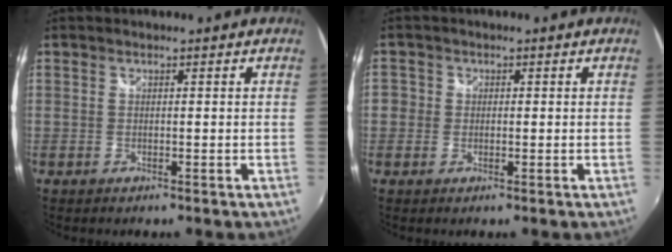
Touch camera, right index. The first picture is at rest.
{"total": 2.8, "force": [-0.7, 2.6, 0.7], "torque": [-0.014, -0.001, -0.019]}